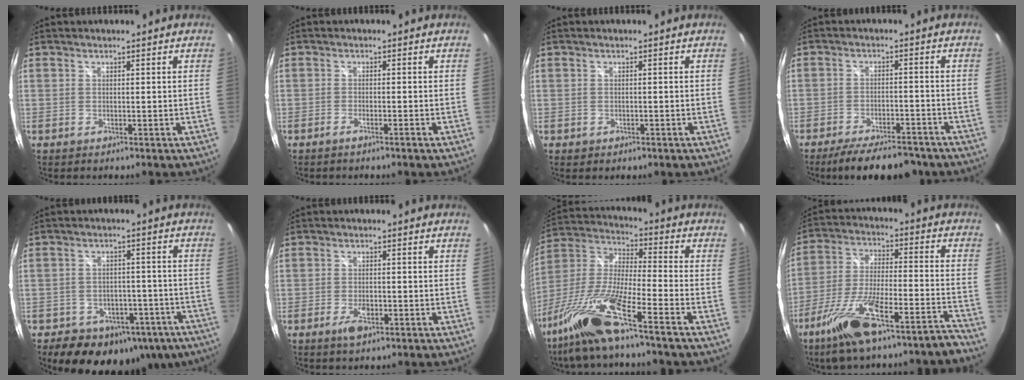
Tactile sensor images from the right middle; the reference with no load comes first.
{"total": 1.5, "force": [-1.2, -0.3, 0.9], "torque": [-0.025, 0.001, -0.025]}
{"total": 1.3, "force": [-0.6, 1.0, 0.5], "torque": [-0.010, -0.003, -0.007]}
{"total": 12.1, "force": [-10.0, 3.5, 5.8], "torque": [-0.118, -0.014, -0.147]}
{"total": 17.8, "force": [-11.5, 11.3, 7.5], "torque": [-0.147, 0.018, -0.122]}
{"total": 3.4, "force": [-1.8, 1.5, 2.4], "torque": [-0.052, -0.004, -0.032]}
{"total": 17.2, "force": [-11.9, 0.3, 12.4], "torque": [-0.253, -0.028, -0.234]}
{"total": 17.6, "force": [-13.8, 1.5, 10.8], "torque": [-0.211, -0.023, -0.227]}